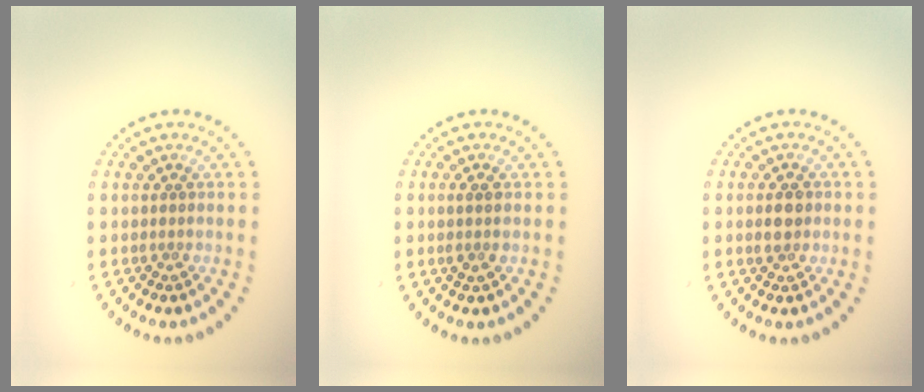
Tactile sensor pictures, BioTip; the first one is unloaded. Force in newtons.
{"total": 1.2, "press": 1.0, "slide": 0.6}
{"total": 2.3, "press": 2.3, "slide": 0.1}